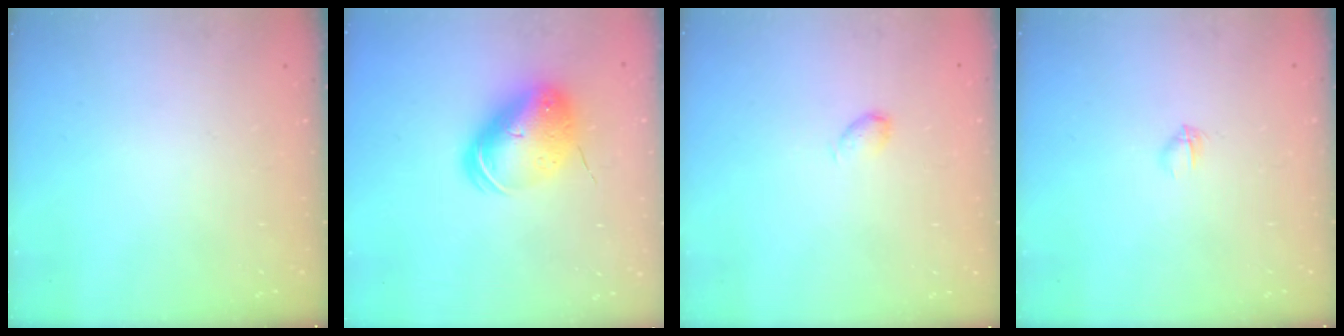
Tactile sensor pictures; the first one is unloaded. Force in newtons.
{"total": 12.8, "press": 12.8, "slide": 1.1}
{"total": 3.8, "press": 3.8, "slide": 0.7}
{"total": 2.3, "press": 2.2, "slide": 0.8}